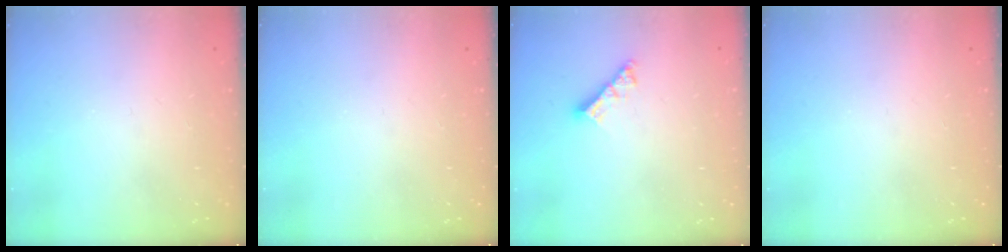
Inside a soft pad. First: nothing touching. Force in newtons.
{"total": 0.0}
{"total": 6.0, "press": 6.0, "slide": 0.7}
{"total": 0.0}